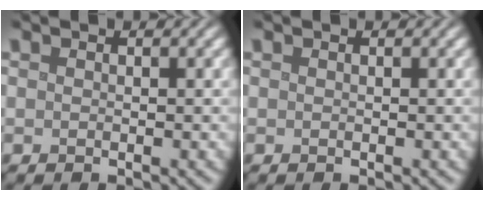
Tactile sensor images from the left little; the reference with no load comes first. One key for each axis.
{"total": 0.0}